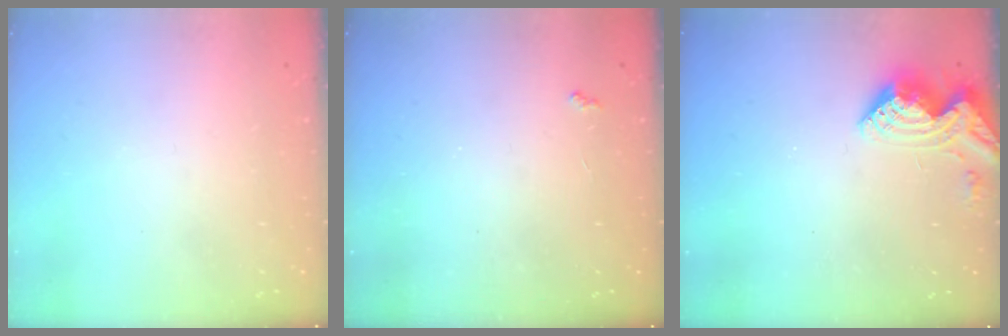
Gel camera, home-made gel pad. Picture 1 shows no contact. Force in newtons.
{"total": 2.9, "press": 2.8, "slide": 0.5}
{"total": 11.1, "press": 11.1, "slide": 0.8}